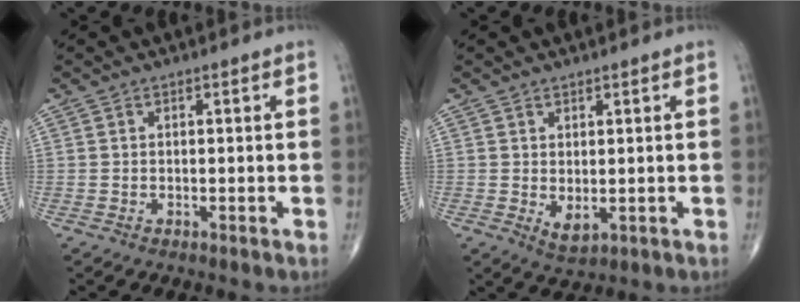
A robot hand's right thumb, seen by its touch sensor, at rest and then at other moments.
{"total": 2.9, "force": [-0.1, 1.5, 2.5], "torque": [-0.037, -0.007, 0.009]}